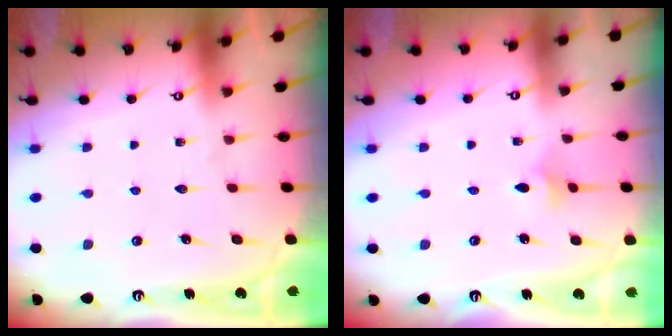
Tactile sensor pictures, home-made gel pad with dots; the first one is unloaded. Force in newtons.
{"total": 2.7, "press": 2.6, "slide": 0.5}